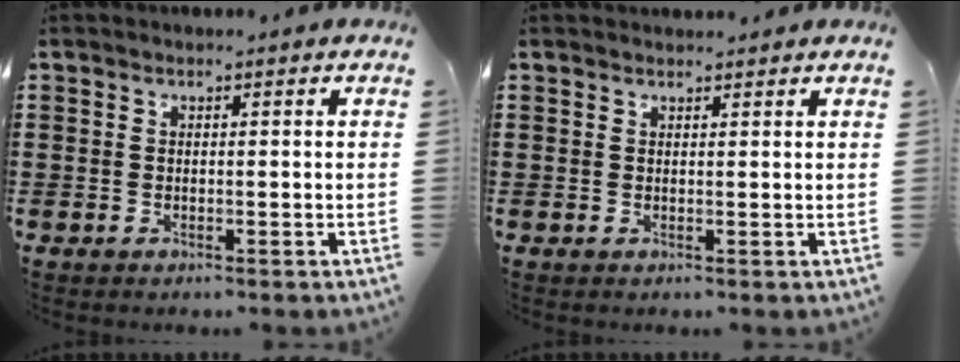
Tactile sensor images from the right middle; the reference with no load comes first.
{"total": 1.0, "force": [1.0, 0.0, -0.1], "torque": [-0.002, -0.003, 0.018]}